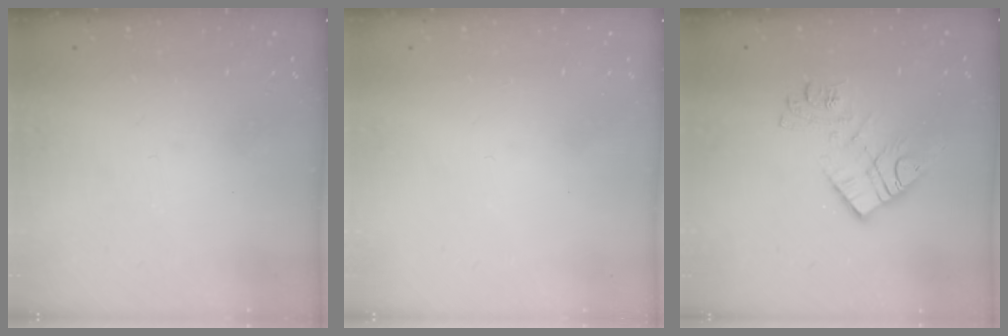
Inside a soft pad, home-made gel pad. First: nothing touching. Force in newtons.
{"total": 1.6, "press": 1.6, "slide": 0.1}
{"total": 11.7, "press": 11.7, "slide": 0.9}